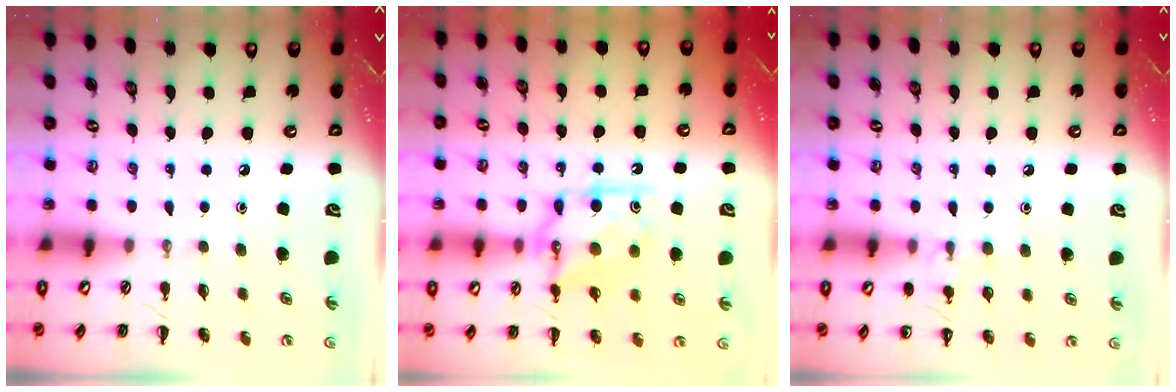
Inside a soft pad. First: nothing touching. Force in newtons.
{"total": 11.9, "press": 11.9, "slide": 0.5}
{"total": 8.1, "press": 7.8, "slide": 2.1}